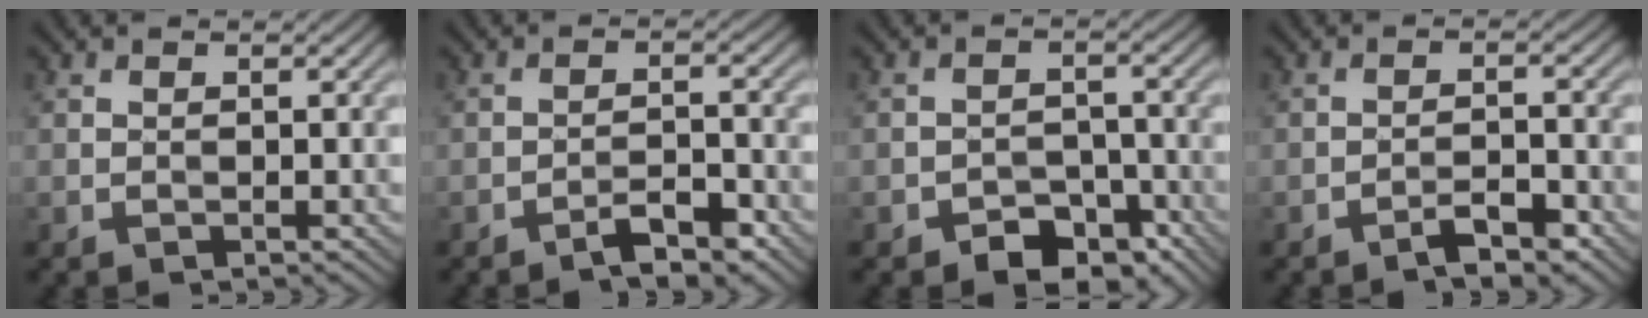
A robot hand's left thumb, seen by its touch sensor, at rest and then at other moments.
{"total": 3.6, "force": [-2.6, 0.9, 2.3], "torque": [-0.039, 0.010, -0.048]}
{"total": 4.9, "force": [-3.5, 2.8, 2.1], "torque": [-0.025, 0.002, -0.063]}
{"total": 3.2, "force": [-2.3, 0.7, 2.1], "torque": [-0.035, 0.007, -0.044]}